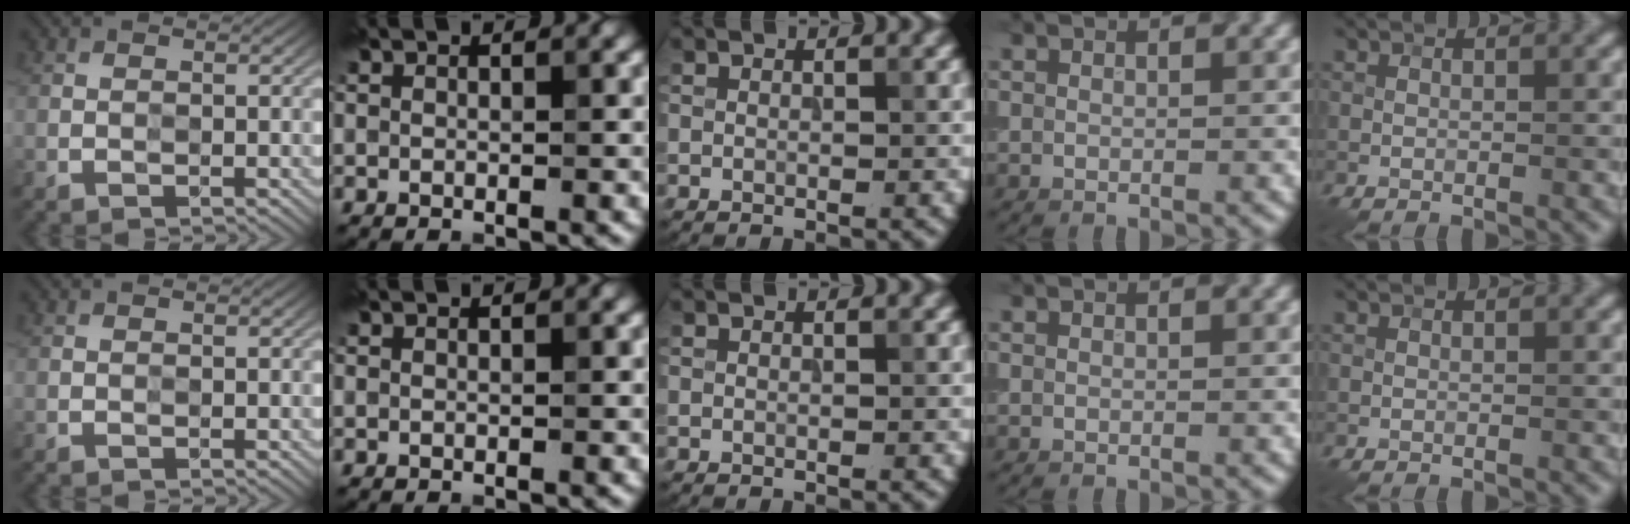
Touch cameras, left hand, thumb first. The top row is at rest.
{}